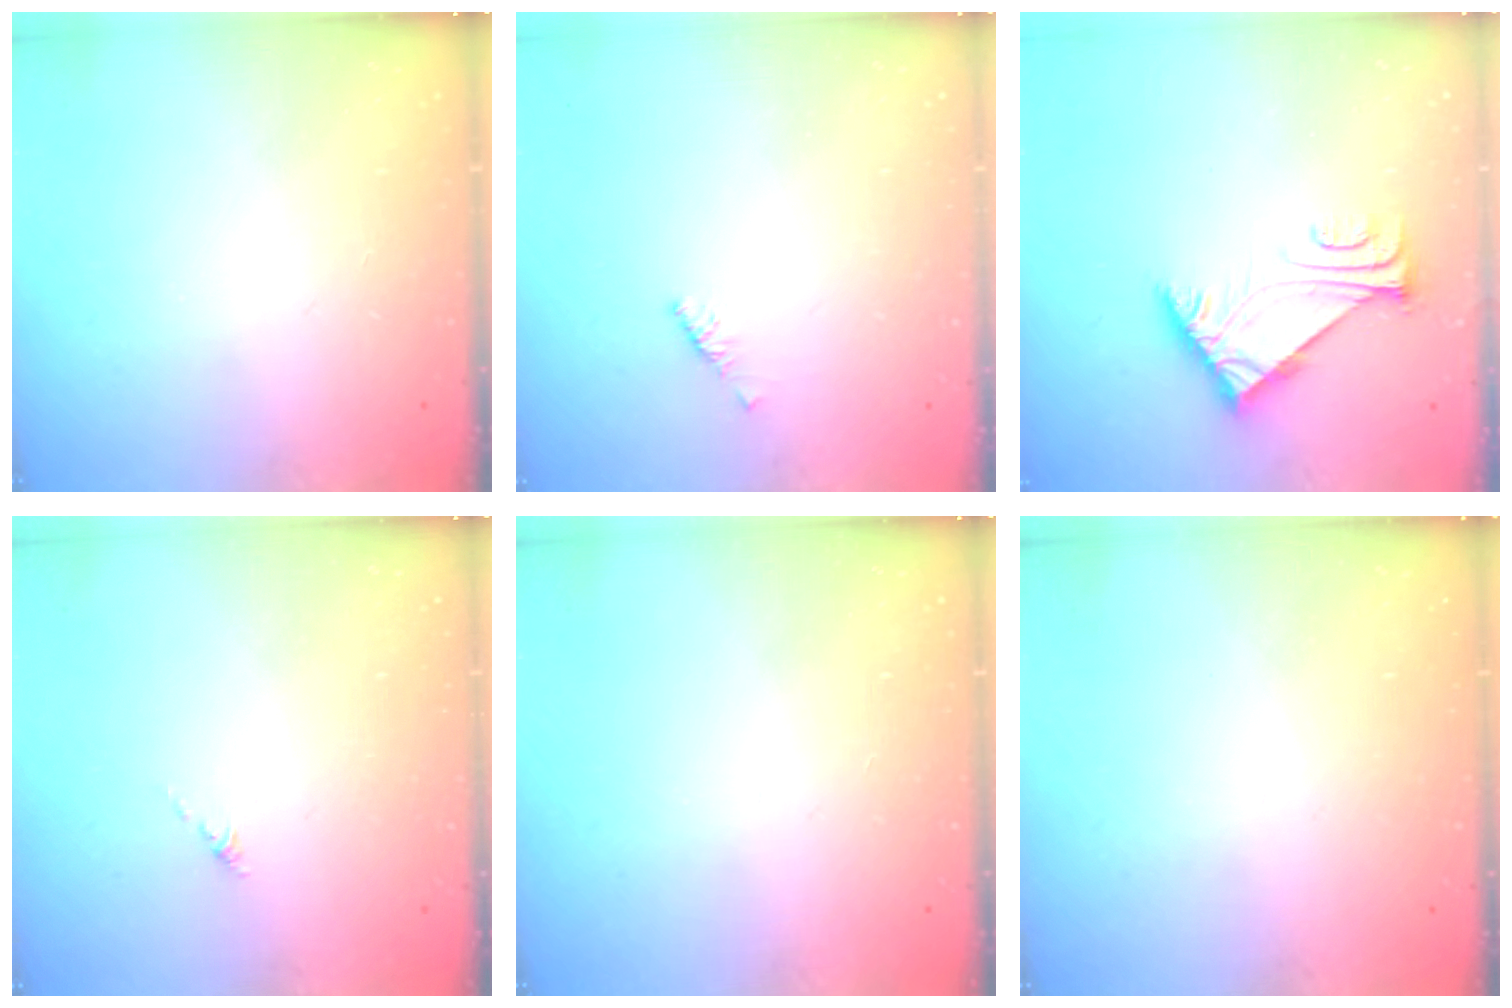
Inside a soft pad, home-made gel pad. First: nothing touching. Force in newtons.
{"total": 2.1, "press": 2.0, "slide": 0.6}
{"total": 5.7, "press": 5.7, "slide": 1.0}
{"total": 0.0}
{"total": 0.0}
{"total": 0.8, "press": 0.7, "slide": 0.3}